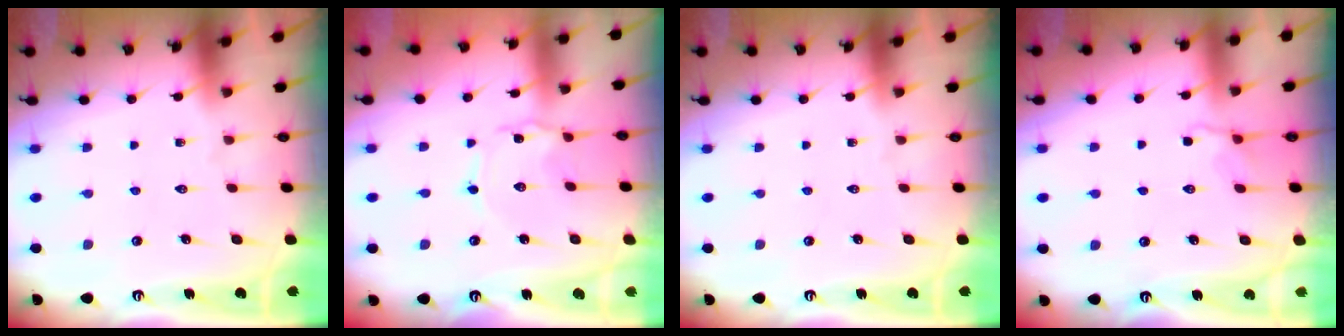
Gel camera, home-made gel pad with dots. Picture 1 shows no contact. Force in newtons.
{"total": 1.0, "press": 1.0, "slide": 0.1}
{"total": 0.0}
{"total": 2.2, "press": 1.5, "slide": 1.6}